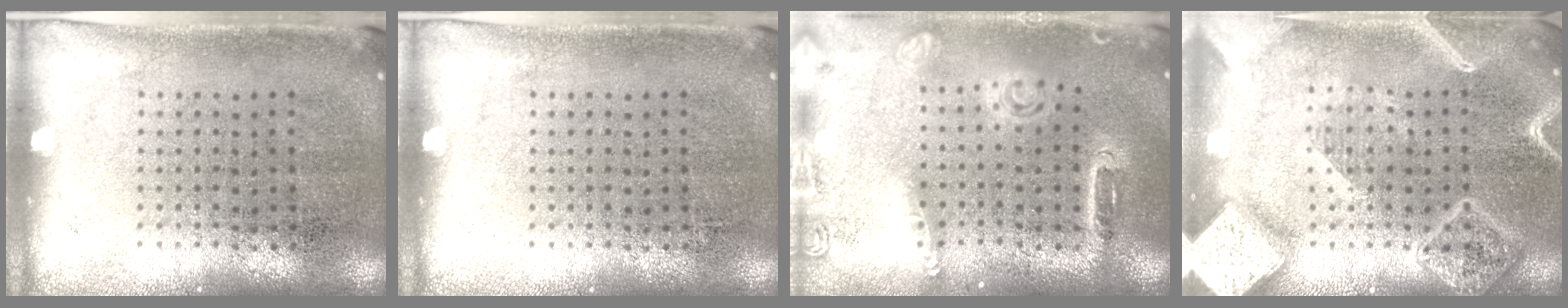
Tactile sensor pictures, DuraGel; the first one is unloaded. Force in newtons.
{"total": 0.0}
{"total": 1.6, "press": 1.5, "slide": 0.3}
{"total": 4.1, "press": 4.1, "slide": 0.5}